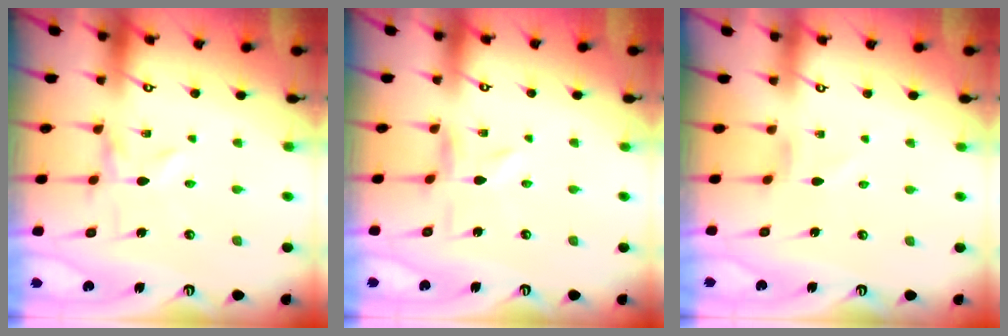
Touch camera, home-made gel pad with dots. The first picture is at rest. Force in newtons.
{"total": 2.6, "press": 2.5, "slide": 0.4}
{"total": 1.1, "press": 1.0, "slide": 0.3}